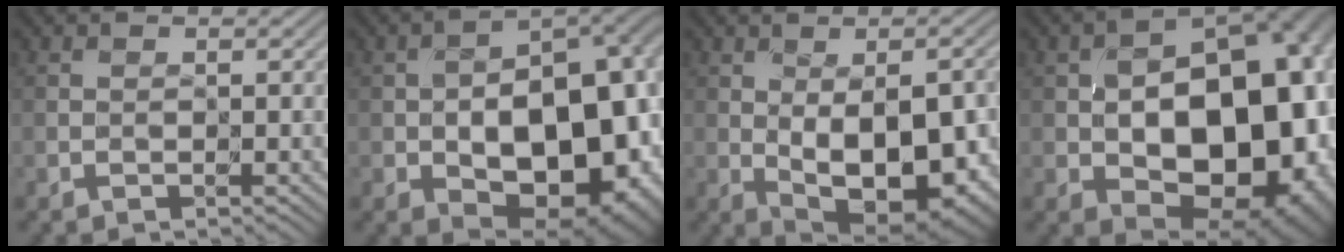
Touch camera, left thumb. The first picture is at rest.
{"total": 19.9, "force": [-3.8, 11.8, 15.6], "torque": [-0.186, -0.031, -0.023]}
{"total": 14.0, "force": [-2.6, 7.3, 11.7], "torque": [-0.161, -0.024, -0.024]}
{"total": 20.6, "force": [-2.2, 13.4, 15.5], "torque": [-0.169, -0.029, -0.012]}